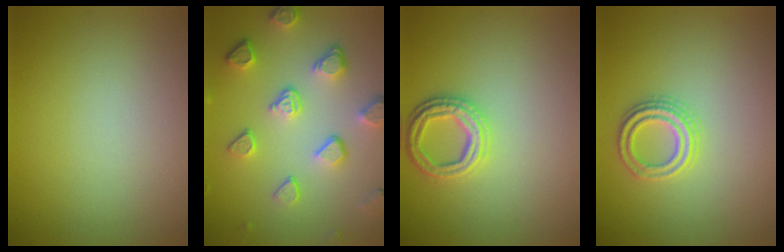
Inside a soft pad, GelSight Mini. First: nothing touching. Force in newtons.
{"total": 4.8, "press": 3.7, "slide": 3.1}
{"total": 3.3, "press": 2.7, "slide": 1.9}
{"total": 2.3, "press": 2.3, "slide": 0.3}